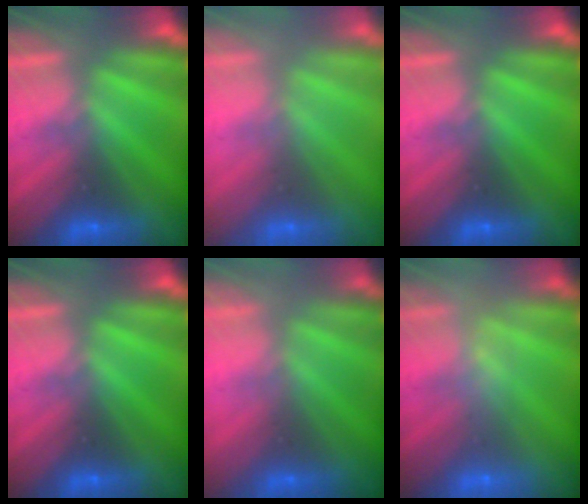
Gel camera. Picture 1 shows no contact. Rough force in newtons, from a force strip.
{"total": 2.6}
{"total": 0.0}
{"total": 0.0}
{"total": 2.6}
{"total": 2.4}